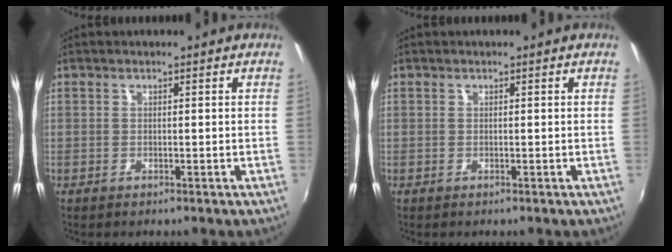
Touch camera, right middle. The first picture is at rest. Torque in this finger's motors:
{"motor_torque": [0.00, 0.00, 0.00, 0.00]}